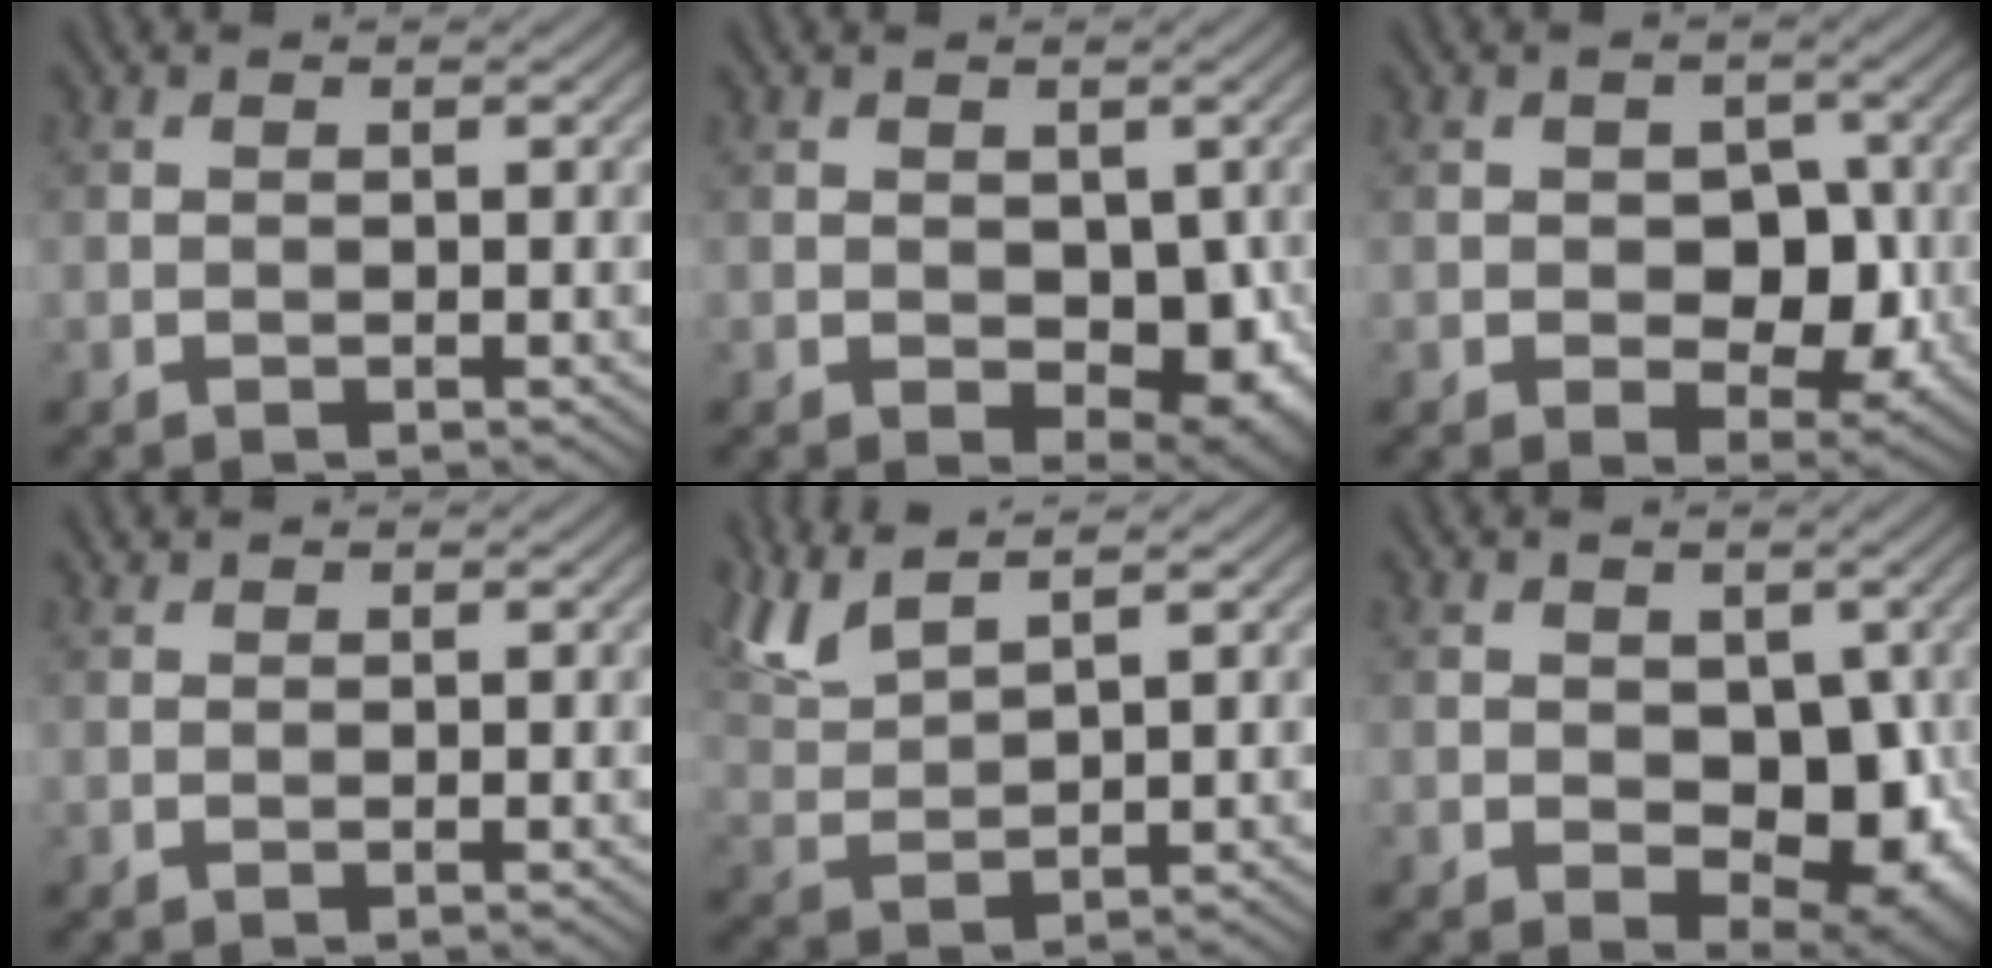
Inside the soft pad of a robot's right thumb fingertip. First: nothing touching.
{"total": 6.0, "force": [-0.6, 3.9, 4.5], "torque": [-0.071, -0.018, -0.002]}
{"total": 5.9, "force": [-0.7, 4.2, 4.1], "torque": [-0.059, -0.009, -0.015]}
{"total": 0.6, "force": [0.6, 0.0, 0.0], "torque": [-0.001, 0.001, 0.012]}
{"total": 7.2, "force": [5.4, 1.6, 4.4], "torque": [-0.107, 0.018, 0.113]}
{"total": 8.2, "force": [-0.6, 5.4, 6.1], "torque": [-0.090, -0.020, 0.000]}